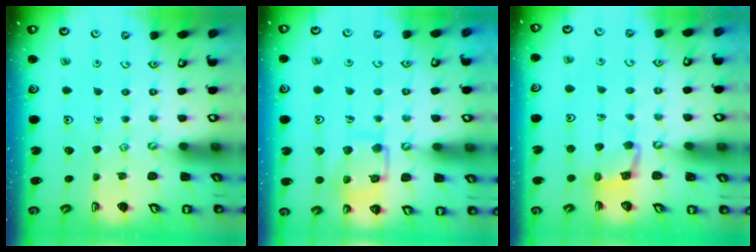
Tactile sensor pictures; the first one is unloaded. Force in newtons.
{"total": 13.8, "press": 13.8, "slide": 1.4}
{"total": 2.8, "press": 2.8, "slide": 0.2}